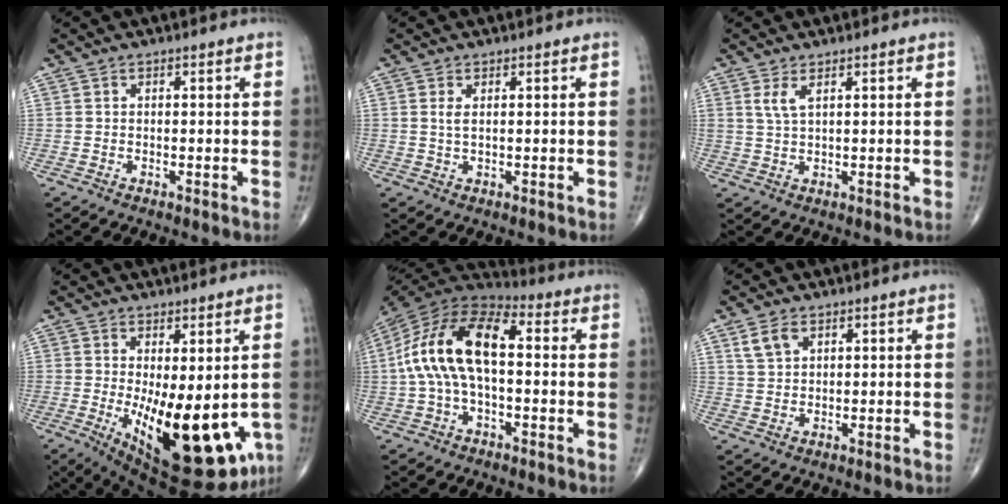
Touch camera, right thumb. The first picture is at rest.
{"total": 1.7, "force": [0.5, 0.6, 1.5], "torque": [-0.035, -0.001, 0.015]}
{"total": 2.8, "force": [1.5, 0.9, 2.2], "torque": [-0.050, -0.005, 0.036]}
{"total": 19.2, "force": [-3.8, 7.7, 17.2], "torque": [-0.225, -0.036, -0.030]}
{"total": 17.0, "force": [0.6, 8.7, 14.6], "torque": [-0.281, 0.043, -0.001]}
{"total": 3.9, "force": [2.1, 2.4, 2.3], "torque": [-0.039, -0.004, 0.047]}